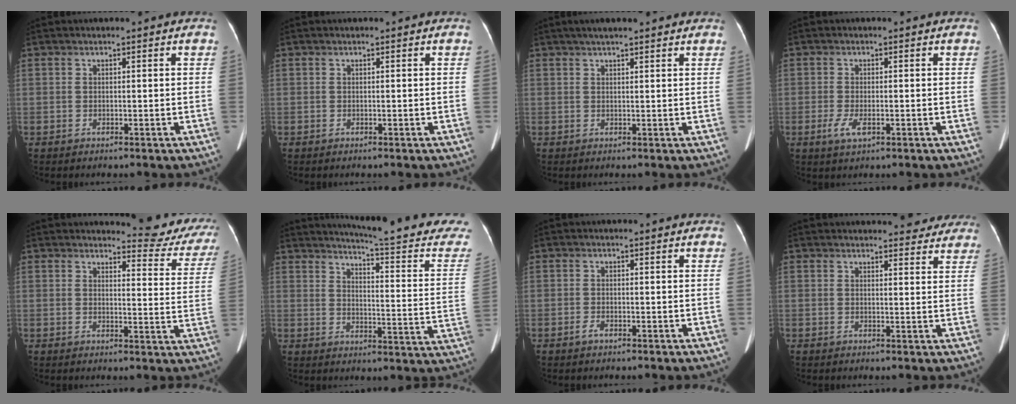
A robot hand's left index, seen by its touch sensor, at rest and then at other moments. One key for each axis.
{"total": 0.0}
{"total": 5.4, "fx": 4.4, "fy": 0.5, "fz": 3.1, "tx": -0.044, "ty": 0.031, "tz": 0.063}
{"total": 2.9, "fx": -1.1, "fy": 1.0, "fz": 2.5, "tx": -0.059, "ty": -0.006, "tz": -0.016}
{"total": 11.5, "fx": 11.2, "fy": 1.9, "fz": 1.8, "tx": 0.005, "ty": -0.067, "tz": 0.098}
{"total": 21.5, "fx": 20.3, "fy": -0.2, "fz": 7.3, "tx": -0.102, "ty": -0.116, "tz": 0.231}
{"total": 1.0, "fx": -0.7, "fy": 0.4, "fz": 0.6, "tx": -0.018, "ty": -0.001, "tz": -0.009}
{"total": 9.6, "fx": 8.9, "fy": 2.5, "fz": 2.4, "tx": -0.006, "ty": 0.000, "tz": 0.084}